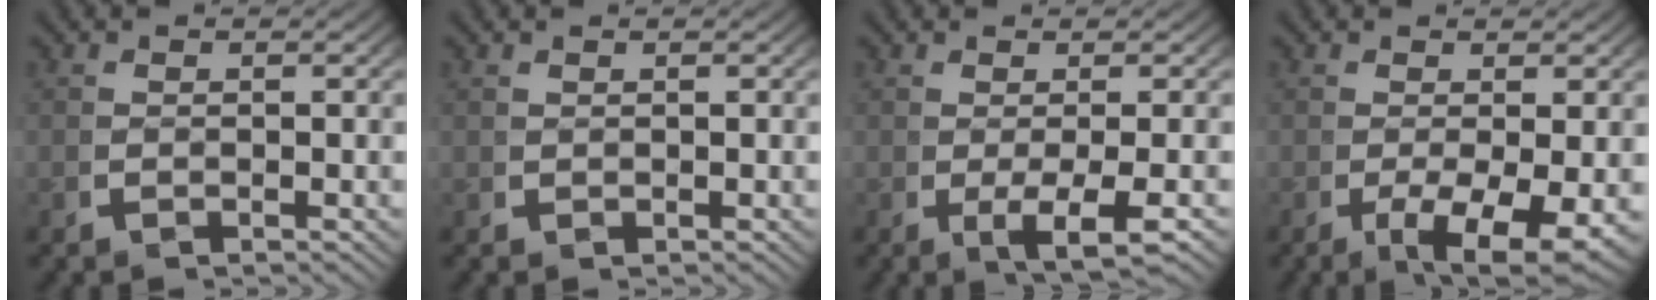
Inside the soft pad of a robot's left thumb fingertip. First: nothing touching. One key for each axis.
{"total": 0.0}
{"total": 3.8, "fx": -0.7, "fy": 1.3, "fz": 3.5, "tx": -0.069, "ty": -0.016, "tz": -0.002}
{"total": 6.1, "fx": -1.4, "fy": 3.0, "fz": 5.1, "tx": -0.092, "ty": -0.035, "tz": -0.005}